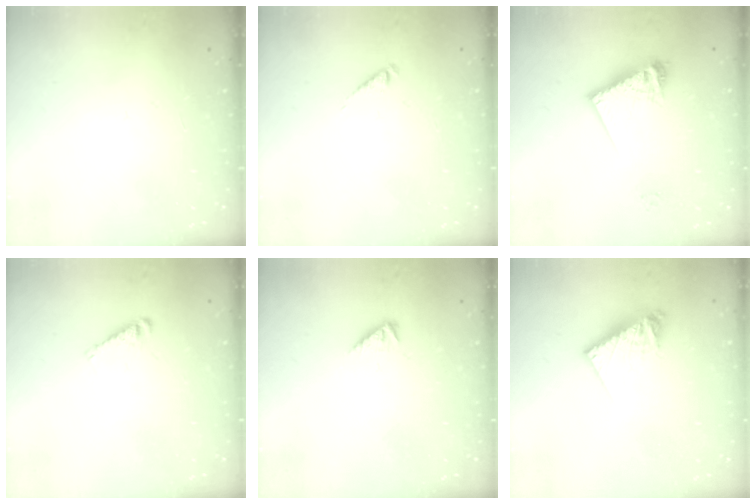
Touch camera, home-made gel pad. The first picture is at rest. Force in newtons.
{"total": 2.3, "press": 2.3, "slide": 0.4}
{"total": 12.1, "press": 12.0, "slide": 1.1}
{"total": 4.2, "press": 4.1, "slide": 0.6}
{"total": 2.8, "press": 2.7, "slide": 0.4}
{"total": 9.5, "press": 9.5, "slide": 0.9}